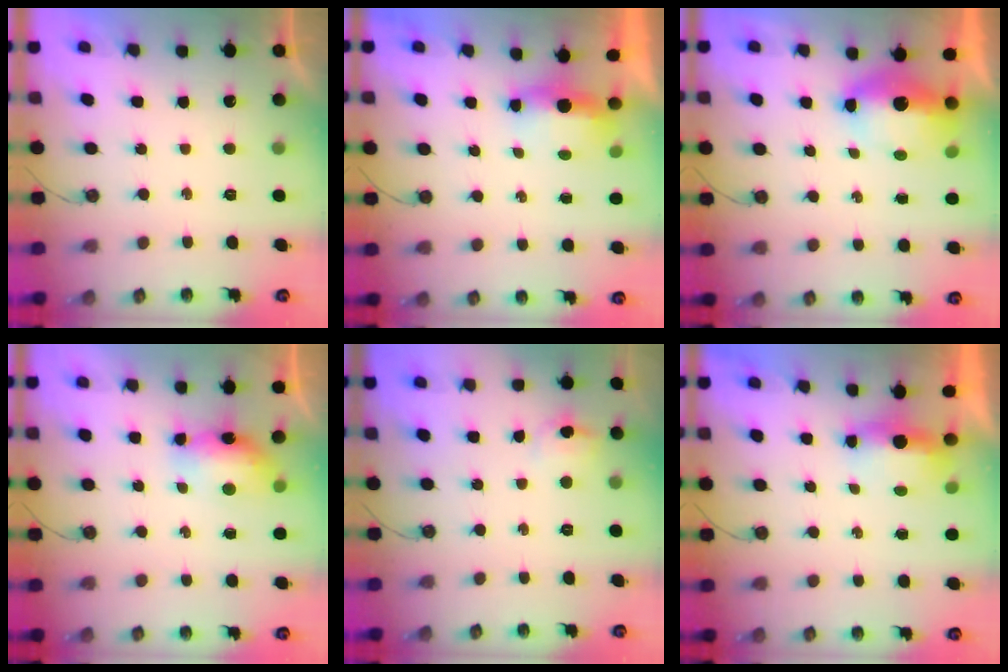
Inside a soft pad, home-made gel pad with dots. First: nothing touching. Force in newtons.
{"total": 8.2, "press": 5.7, "slide": 5.8}
{"total": 16.4, "press": 10.0, "slide": 13.0}
{"total": 7.1, "press": 7.1, "slide": 0.7}
{"total": 4.8, "press": 4.6, "slide": 1.2}
{"total": 5.0, "press": 4.9, "slide": 1.2}